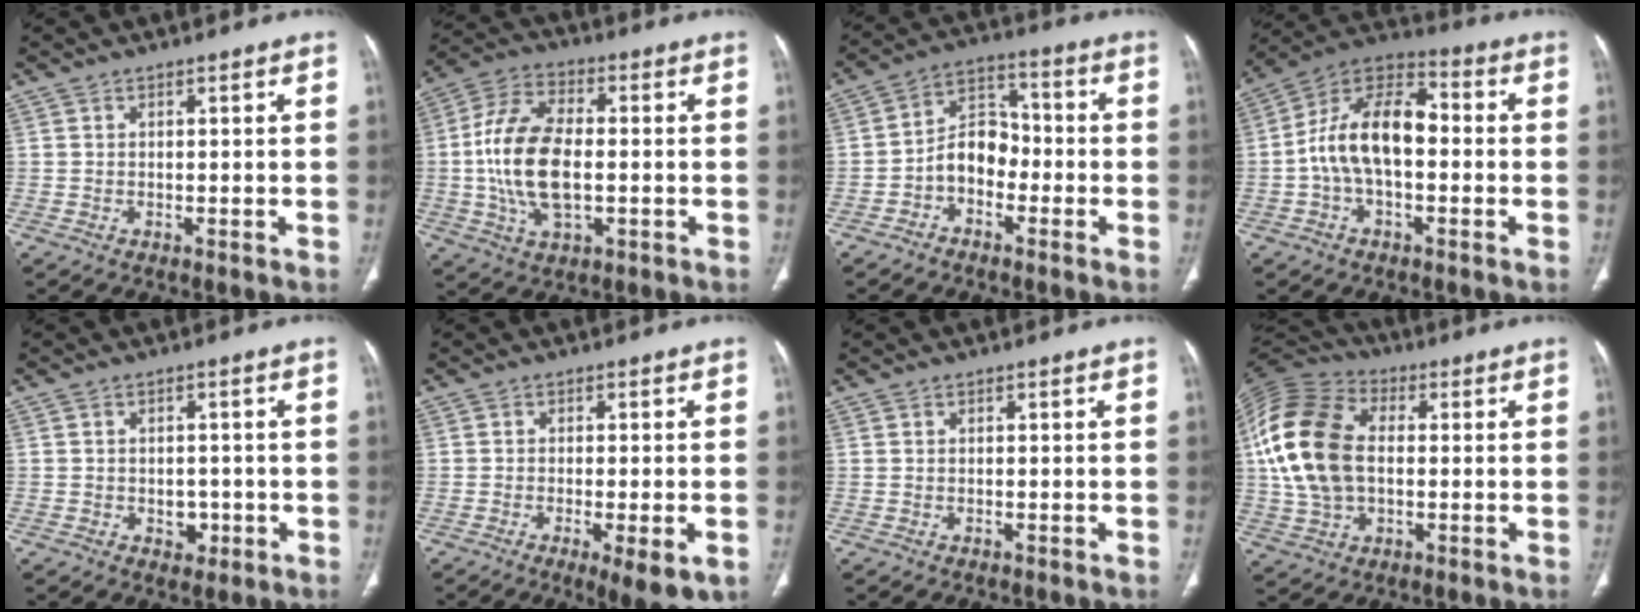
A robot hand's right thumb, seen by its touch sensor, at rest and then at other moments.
{"total": 15.4, "force": [-1.1, 8.1, 13.0], "torque": [-0.261, 0.015, -0.021]}
{"total": 8.1, "force": [-2.8, 5.8, 4.9], "torque": [-0.063, 0.042, -0.064]}
{"total": 14.5, "force": [-1.0, 8.2, 11.9], "torque": [-0.201, 0.043, -0.028]}
{"total": 3.0, "force": [-0.9, 2.4, 1.6], "torque": [-0.007, 0.004, -0.007]}
{"total": 7.8, "force": [-3.1, 2.0, 6.9], "torque": [-0.098, -0.014, -0.043]}
{"total": 0.0}
{"total": 18.3, "force": [1.2, 11.9, 13.9], "torque": [-0.288, 0.018, 0.020]}